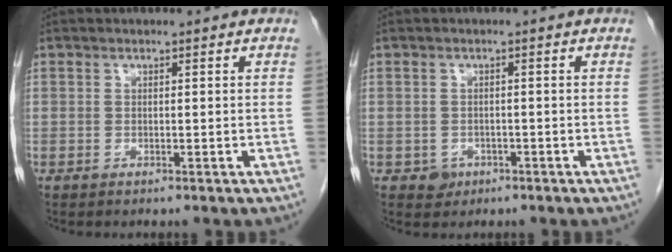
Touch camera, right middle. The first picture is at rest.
{"total": 2.1, "force": [-1.0, 1.7, 0.5], "torque": [-0.005, 0.006, -0.011]}